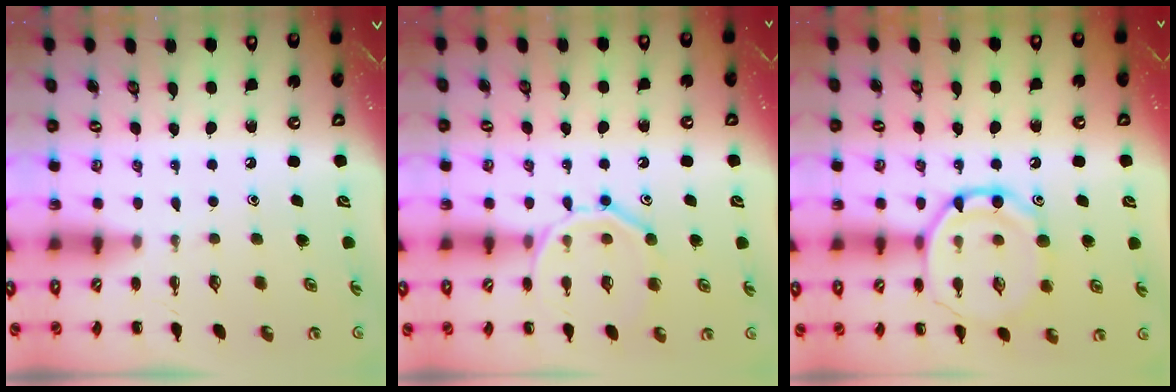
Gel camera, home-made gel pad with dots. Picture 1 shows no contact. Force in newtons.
{"total": 13.0, "press": 12.9, "slide": 1.1}
{"total": 15.2, "press": 15.2, "slide": 0.8}